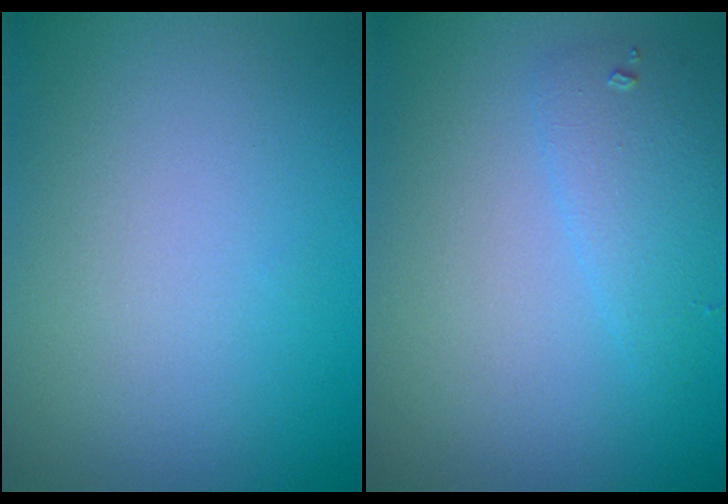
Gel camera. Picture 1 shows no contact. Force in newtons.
{"total": 2.4, "press": 2.4, "slide": 0.1}